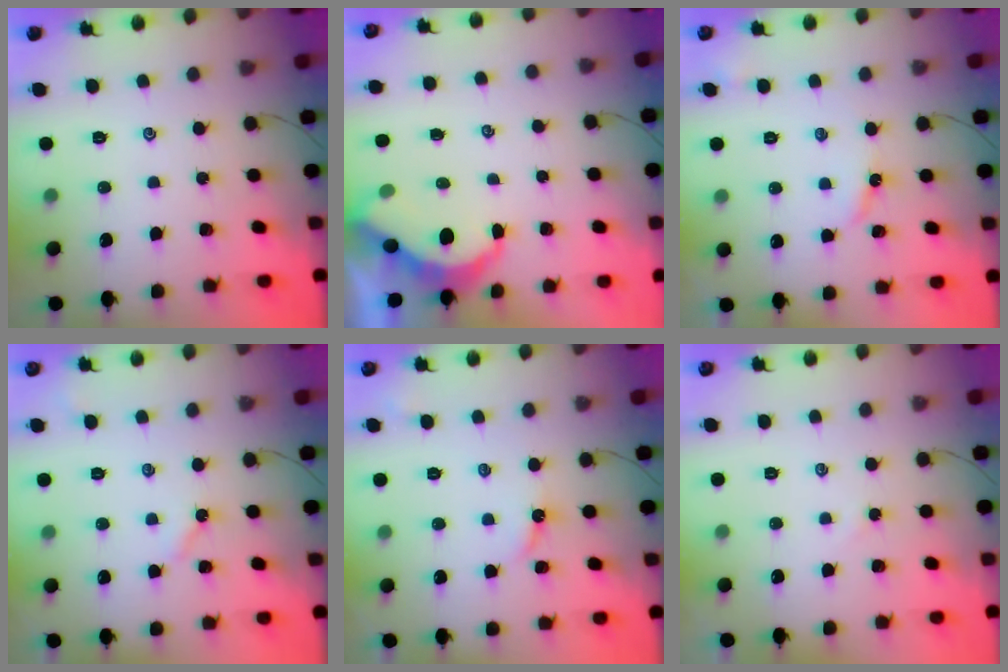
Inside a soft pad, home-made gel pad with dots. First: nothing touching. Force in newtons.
{"total": 4.8, "press": 4.7, "slide": 0.5}
{"total": 3.4, "press": 3.3, "slide": 0.5}
{"total": 2.6, "press": 2.5, "slide": 0.3}
{"total": 2.8, "press": 2.8, "slide": 0.2}
{"total": 1.4, "press": 1.4, "slide": 0.4}